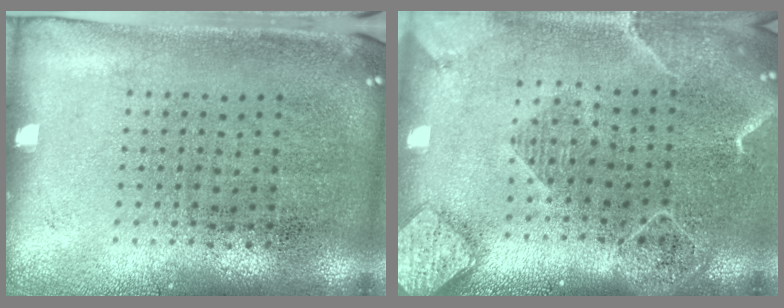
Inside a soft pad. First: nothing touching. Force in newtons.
{"total": 2.1, "press": 1.9, "slide": 0.9}